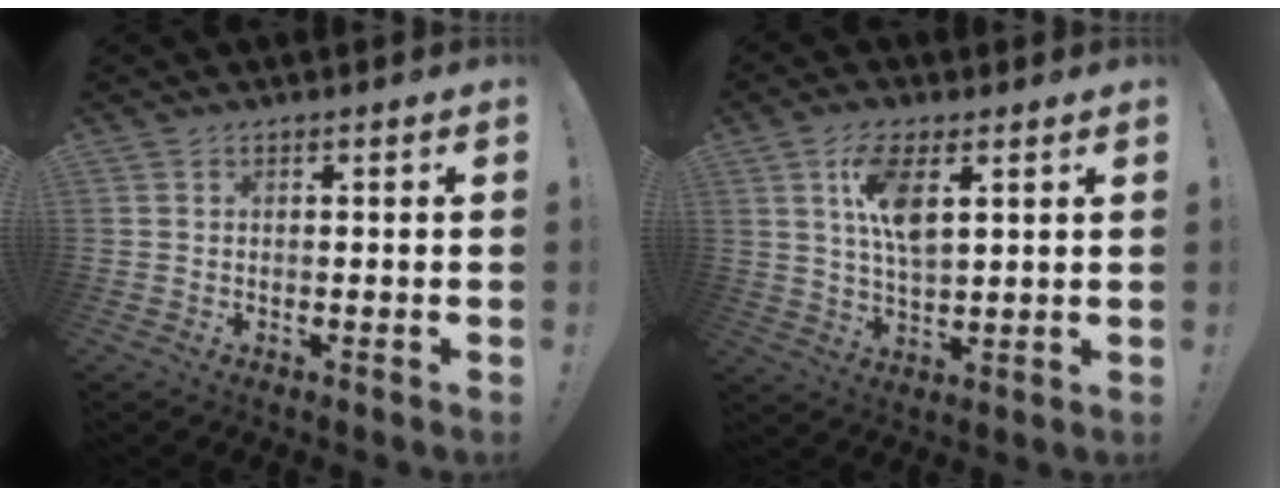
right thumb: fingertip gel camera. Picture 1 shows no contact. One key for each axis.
{"total": 10.6, "fx": 4.4, "fy": 4.5, "fz": 8.5, "tx": -0.160, "ty": -0.006, "tz": 0.078}